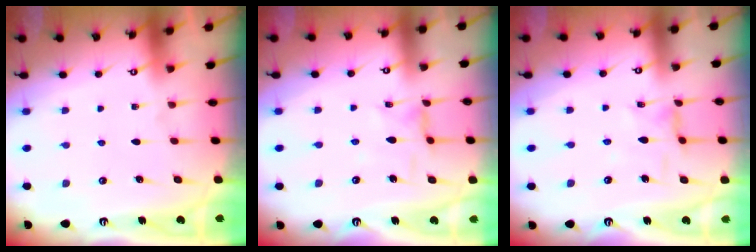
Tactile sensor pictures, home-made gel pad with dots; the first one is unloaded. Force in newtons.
{"total": 2.5, "press": 2.5, "slide": 0.4}
{"total": 2.5, "press": 2.5, "slide": 0.4}